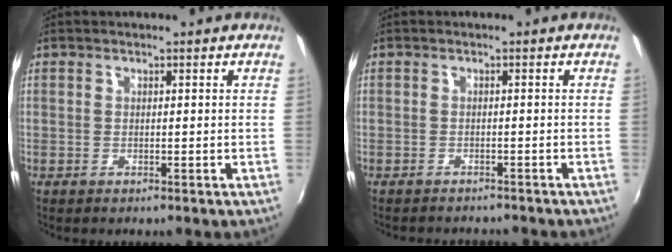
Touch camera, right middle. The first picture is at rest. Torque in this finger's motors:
{"motor_torque": [0.88, -1.26, 0.14, 0.06]}